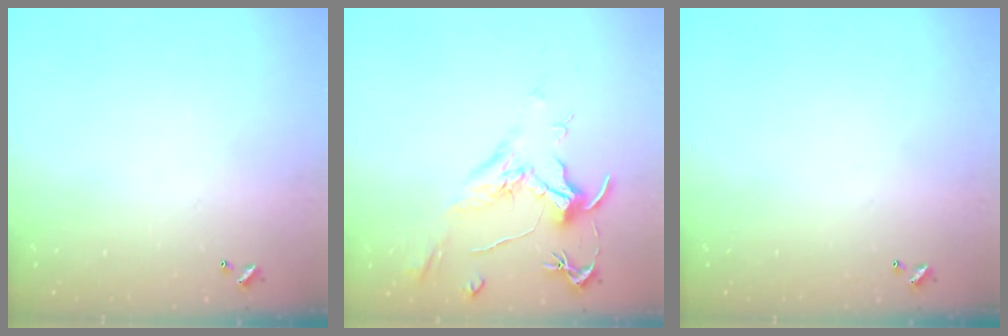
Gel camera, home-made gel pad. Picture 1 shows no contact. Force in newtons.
{"total": 2.1, "press": 2.0, "slide": 0.8}
{"total": 0.0}